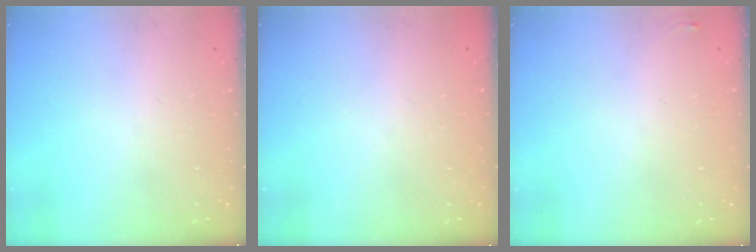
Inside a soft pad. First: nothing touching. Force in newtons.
{"total": 0.0}
{"total": 8.1, "press": 2.7, "slide": 7.7}